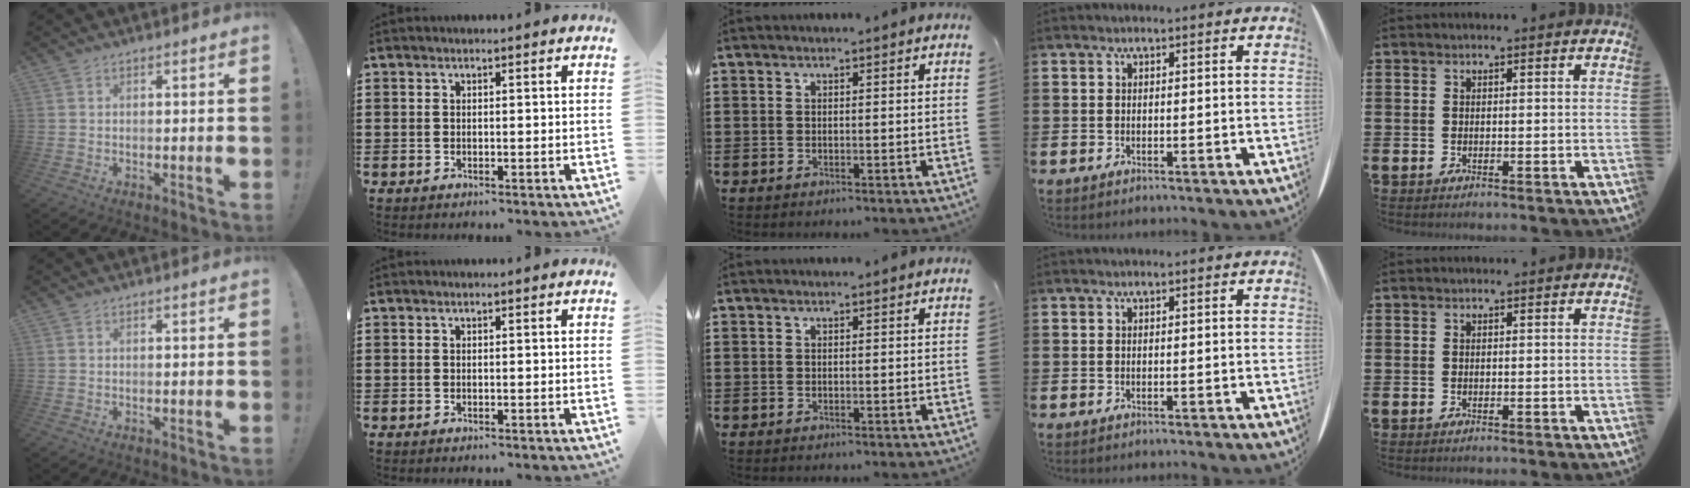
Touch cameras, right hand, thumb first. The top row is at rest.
{}